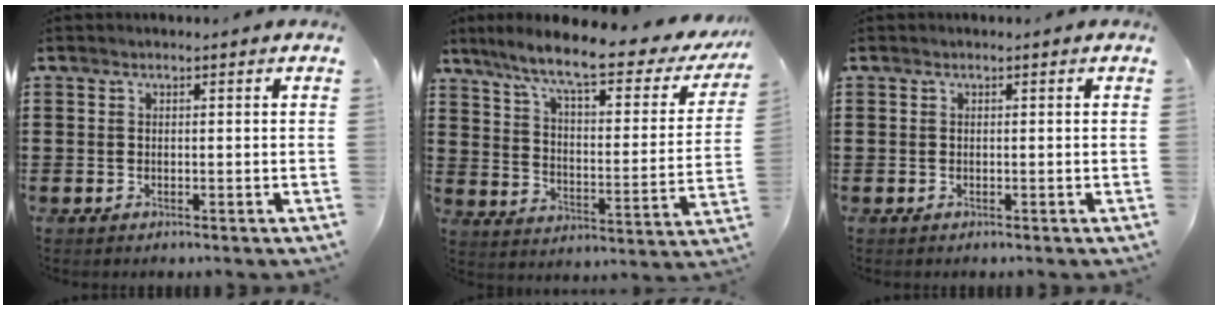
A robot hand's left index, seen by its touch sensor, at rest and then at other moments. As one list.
[{"total": 9.8, "force": [7.8, 0.5, 5.9], "torque": [-0.135, -0.049, 0.125]}, {"total": 0.0}]